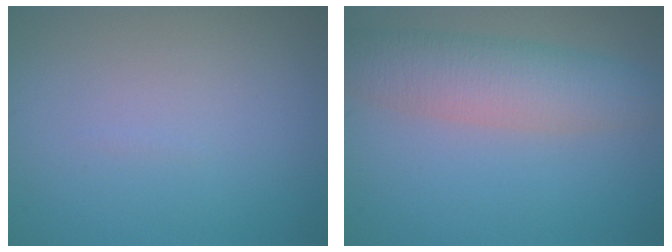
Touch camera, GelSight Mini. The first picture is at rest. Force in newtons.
{"total": 5.5, "press": 5.5, "slide": 0.3}